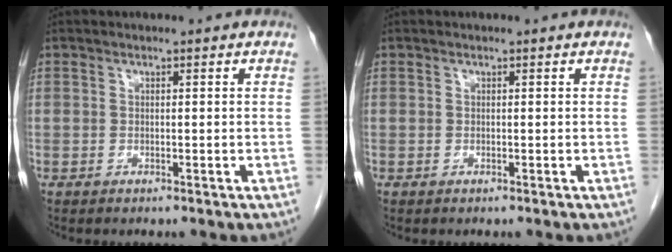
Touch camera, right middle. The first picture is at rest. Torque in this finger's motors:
{"motor_torque": [0.00, 0.00, 0.00, 0.00]}